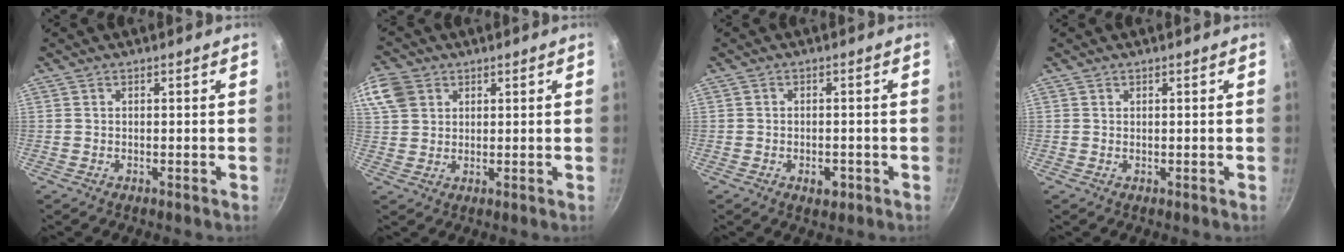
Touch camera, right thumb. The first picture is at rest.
{"total": 10.1, "force": [4.3, 7.9, 4.7], "torque": [-0.104, 0.013, 0.084]}
{"total": 3.0, "force": [-1.3, 1.9, 2.0], "torque": [-0.023, 0.010, -0.015]}
{"total": 0.0}